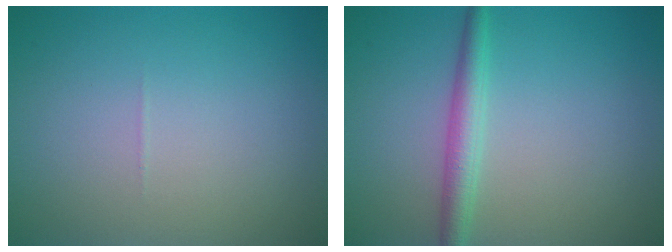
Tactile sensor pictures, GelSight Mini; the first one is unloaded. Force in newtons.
{"total": 2.5, "press": 2.5, "slide": 0.0}